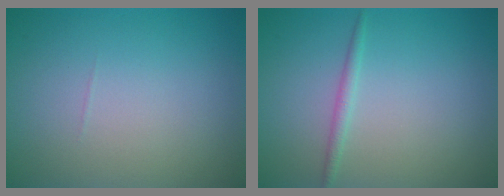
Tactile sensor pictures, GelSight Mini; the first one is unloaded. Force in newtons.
{"total": 1.1, "press": 1.1, "slide": 0.1}